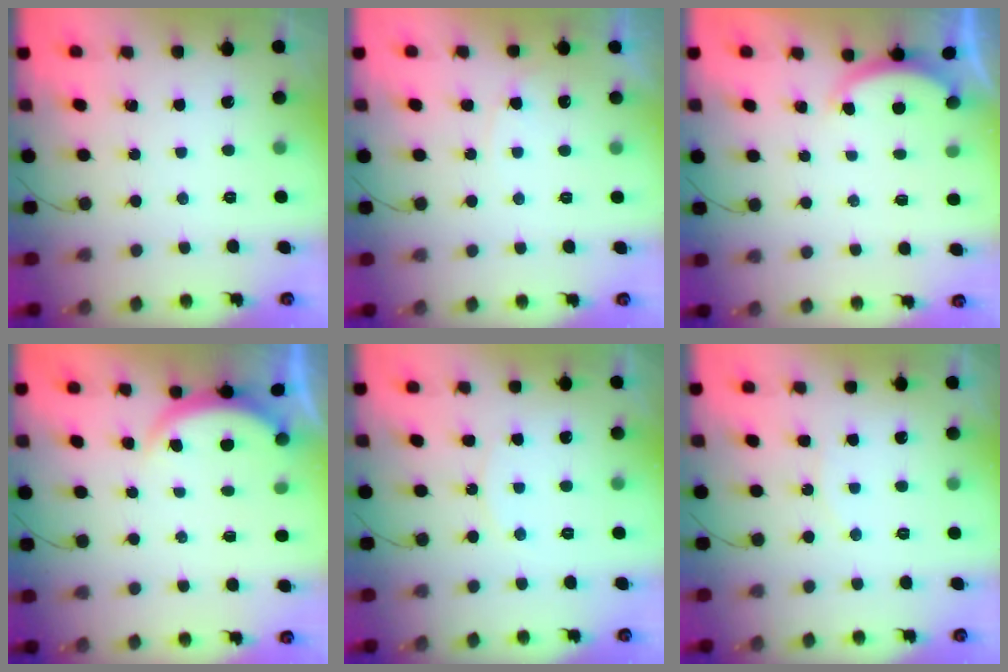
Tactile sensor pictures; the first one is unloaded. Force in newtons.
{"total": 4.2, "press": 4.2, "slide": 0.3}
{"total": 1.3, "press": 1.2, "slide": 0.5}
{"total": 4.1, "press": 4.1, "slide": 0.6}
{"total": 6.2, "press": 6.2, "slide": 0.5}
{"total": 5.3, "press": 5.3, "slide": 0.5}